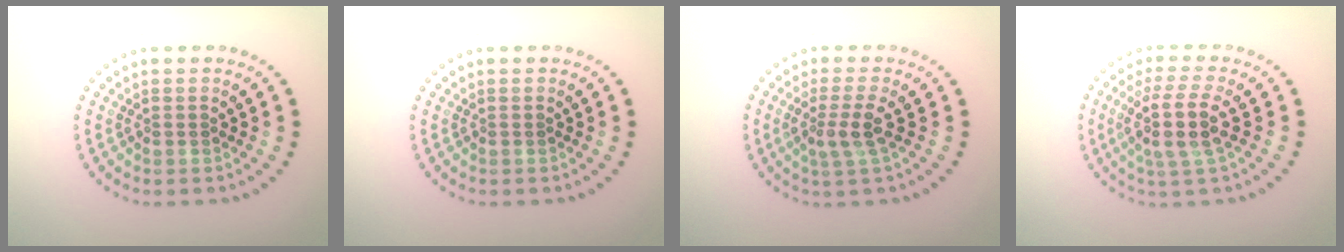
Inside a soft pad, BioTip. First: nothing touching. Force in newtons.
{"total": 0.0}
{"total": 2.4, "press": 1.9, "slide": 1.5}
{"total": 4.1, "press": 3.5, "slide": 2.2}